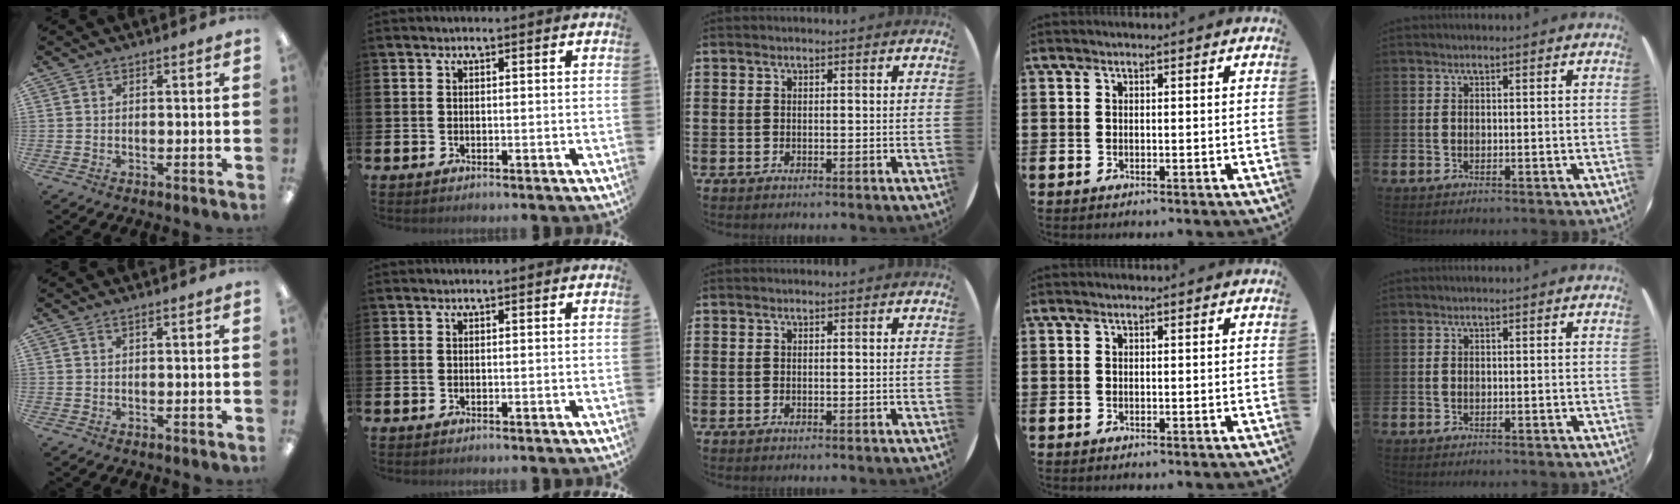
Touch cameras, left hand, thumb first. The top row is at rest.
{"thumb": {"total": 0.7, "force": [0.4, 0.0, 0.6], "torque": [-0.012, 0.000, 0.006]}}